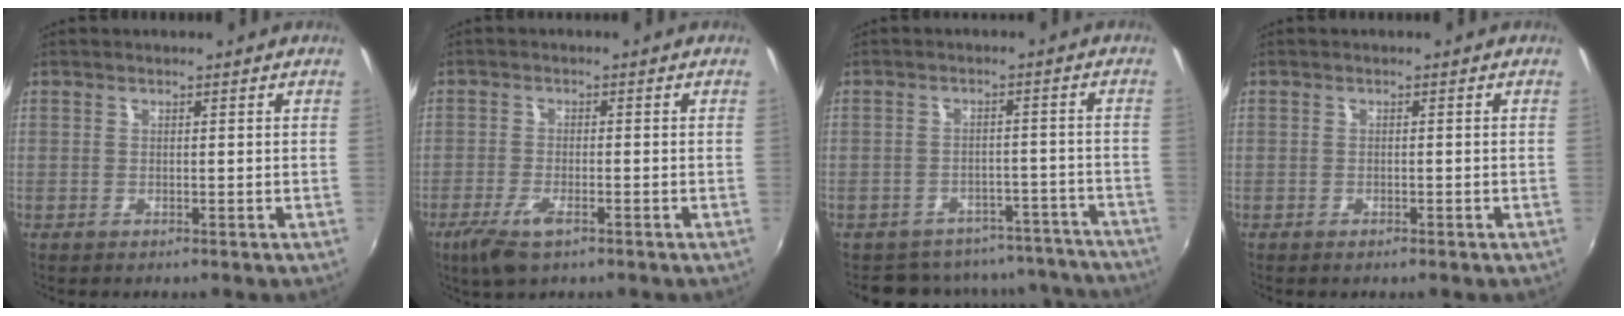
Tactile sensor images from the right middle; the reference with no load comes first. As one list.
[{"total": 4.3, "force": [-2.5, 1.6, 3.1], "torque": [-0.072, -0.012, -0.045]}, {"total": 16.2, "force": [-14.6, 6.2, 3.1], "torque": [-0.061, 0.035, -0.170]}, {"total": 1.0, "force": [-0.8, 0.3, 0.4], "torque": [-0.010, -0.004, -0.014]}]